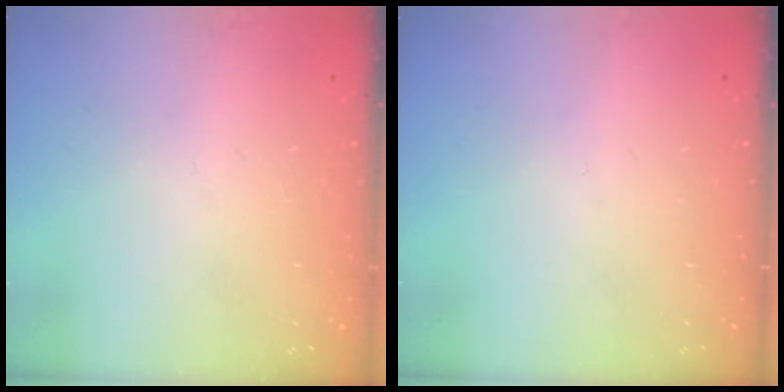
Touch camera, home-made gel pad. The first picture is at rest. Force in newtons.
{"total": 0.0}